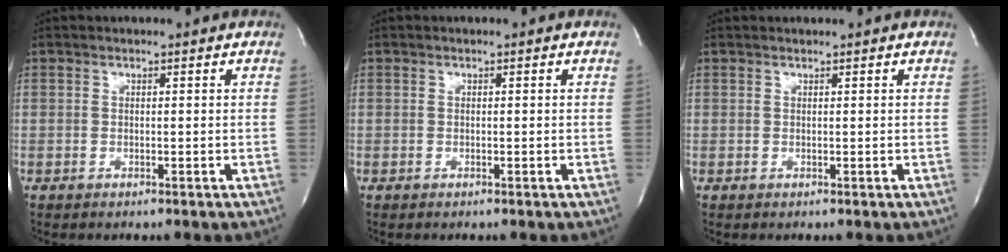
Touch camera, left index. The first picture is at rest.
{"total": 0.0}
{"total": 0.8, "force": [0.8, -0.1, 0.1], "torque": [-0.004, 0.007, 0.015]}